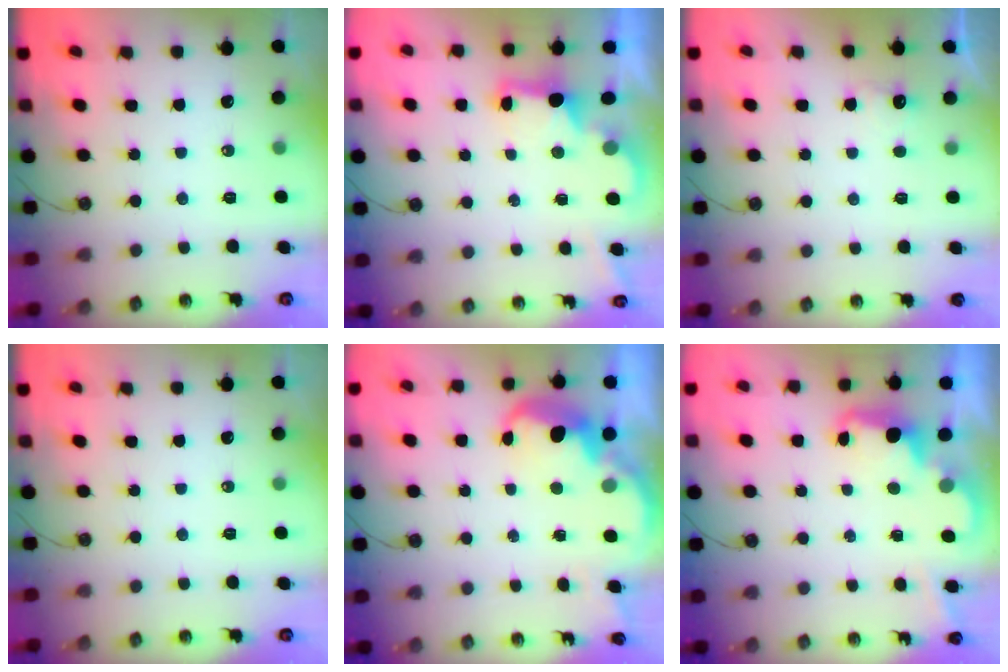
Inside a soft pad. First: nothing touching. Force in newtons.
{"total": 2.4, "press": 2.3, "slide": 0.7}
{"total": 3.6, "press": 3.5, "slide": 0.8}
{"total": 0.0}
{"total": 7.1, "press": 7.1, "slide": 0.6}
{"total": 2.3, "press": 2.3, "slide": 0.5}